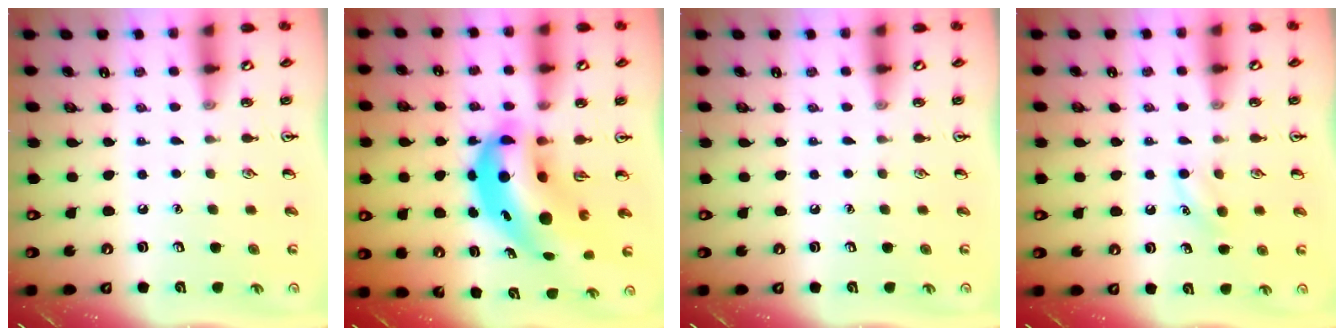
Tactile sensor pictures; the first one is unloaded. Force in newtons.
{"total": 12.6, "press": 12.1, "slide": 3.6}
{"total": 0.0}
{"total": 6.1, "press": 5.8, "slide": 1.7}